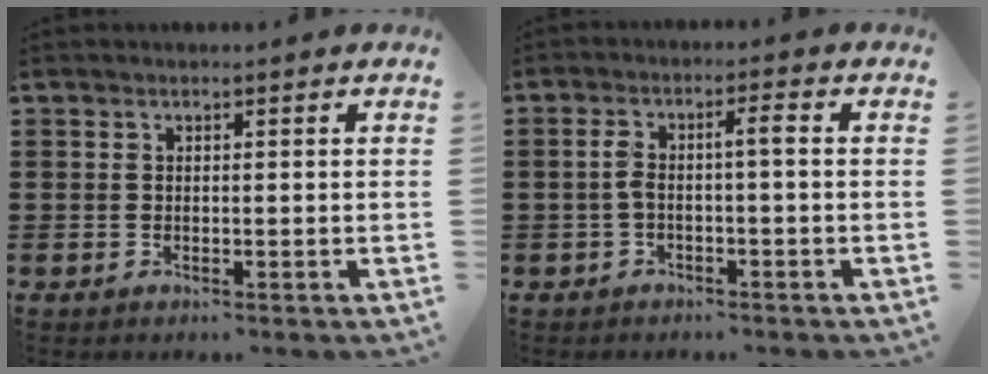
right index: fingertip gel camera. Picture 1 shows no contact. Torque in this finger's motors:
{"motor_torque": [0.91, -0.38, 0.13, 0.10]}